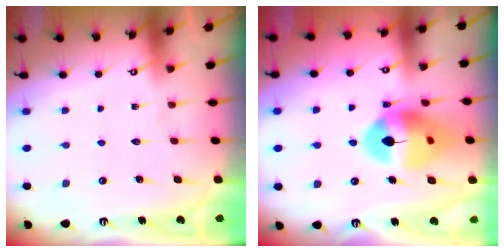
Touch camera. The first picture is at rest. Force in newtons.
{"total": 14.2, "press": 14.1, "slide": 1.5}